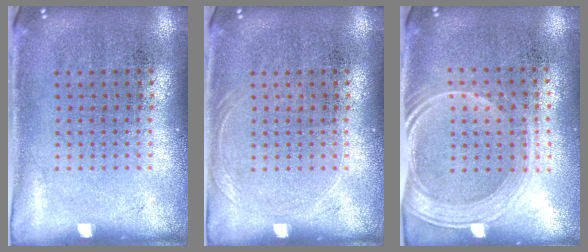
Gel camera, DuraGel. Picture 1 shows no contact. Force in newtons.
{"total": 0.7, "press": 0.7, "slide": 0.3}
{"total": 1.8, "press": 1.6, "slide": 1.0}